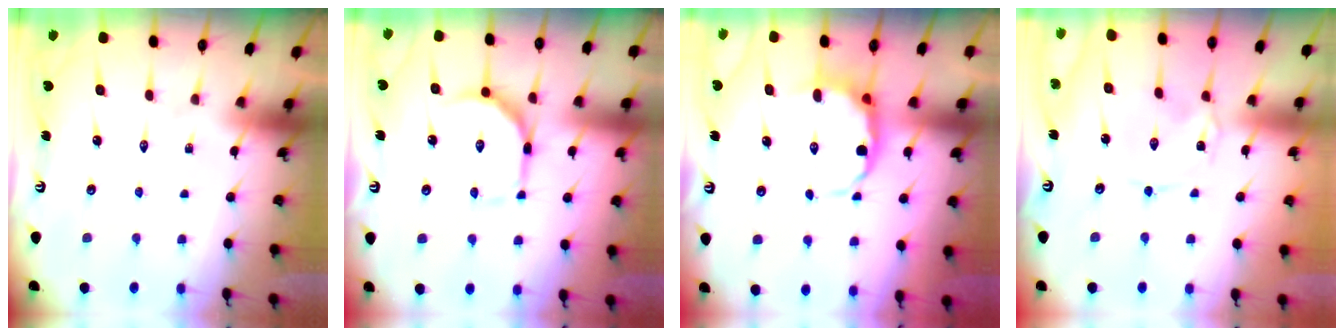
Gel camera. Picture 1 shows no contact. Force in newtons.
{"total": 8.4, "press": 8.4, "slide": 1.0}
{"total": 7.3, "press": 7.1, "slide": 1.8}
{"total": 0.6, "press": 0.5, "slide": 0.2}